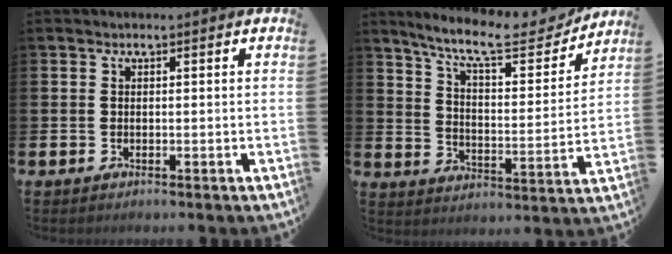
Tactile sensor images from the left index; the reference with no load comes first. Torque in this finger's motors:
{"motor_torque": [0.99, -1.15, 0.37, 0.12]}